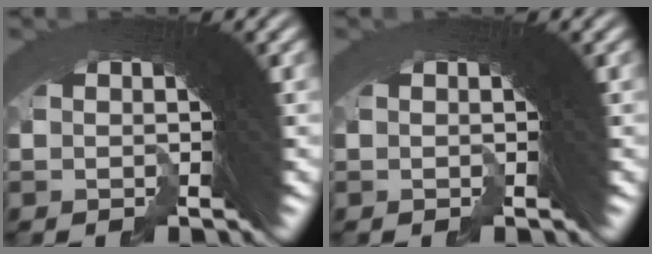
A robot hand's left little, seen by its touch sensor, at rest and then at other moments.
{"total": 0.0}